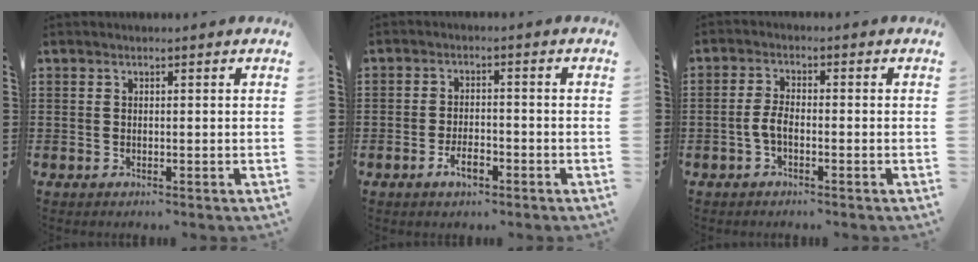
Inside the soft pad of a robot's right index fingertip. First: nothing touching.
{"total": 3.9, "force": [-2.2, 1.6, 2.8], "torque": [-0.054, 0.001, -0.042]}
{"total": 3.2, "force": [-1.3, 1.1, 2.7], "torque": [-0.070, -0.006, -0.030]}